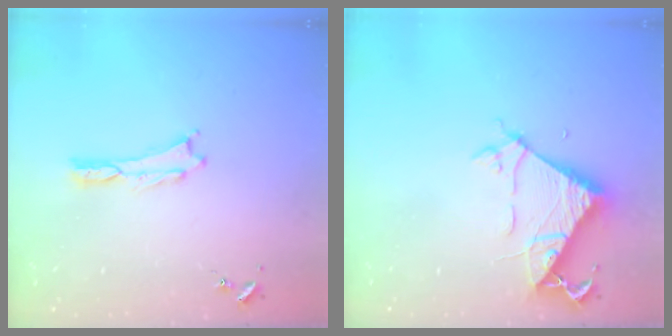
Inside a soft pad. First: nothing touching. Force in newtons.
{"total": 6.8, "press": 6.8, "slide": 0.6}